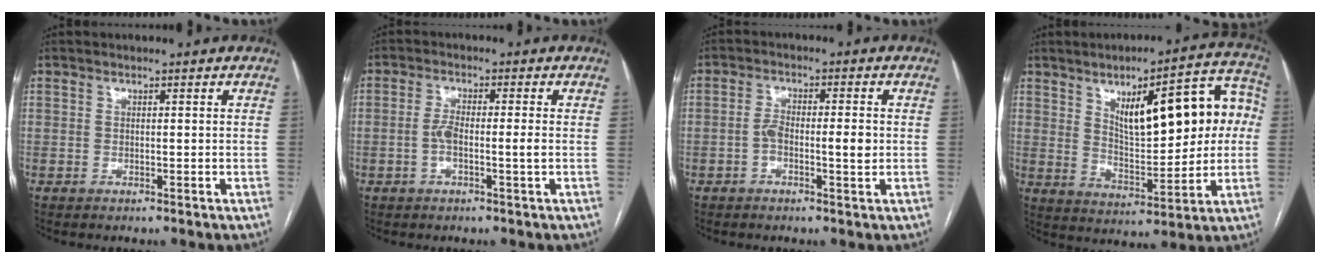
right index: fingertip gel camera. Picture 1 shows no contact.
{"total": 3.9, "force": [-0.8, 0.4, 3.8], "torque": [-0.076, 0.007, -0.015]}
{"total": 4.7, "force": [-0.8, 1.3, 4.4], "torque": [-0.079, 0.011, -0.013]}
{"total": 17.8, "force": [3.9, 5.8, 16.4], "torque": [-0.223, 0.035, 0.064]}